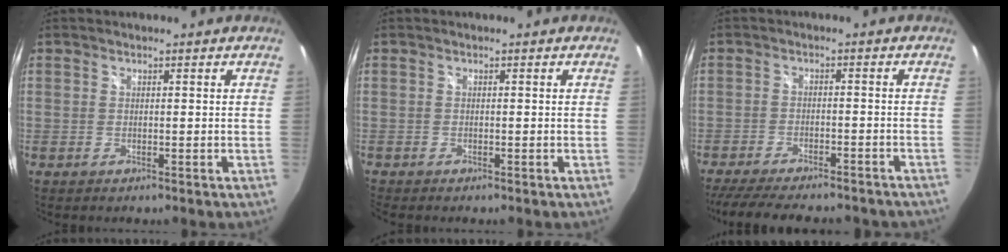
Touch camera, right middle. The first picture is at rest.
{"total": 0.8, "force": [-0.7, 0.1, 0.2], "torque": [-0.005, -0.006, -0.015]}
{"total": 19.4, "force": [-16.3, 5.2, 9.1], "torque": [-0.184, -0.031, -0.226]}